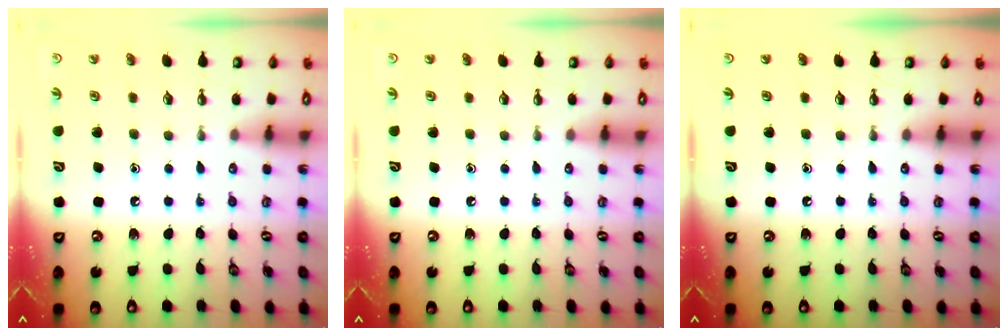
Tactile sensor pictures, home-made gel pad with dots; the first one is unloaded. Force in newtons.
{"total": 0.0}
{"total": 0.0}